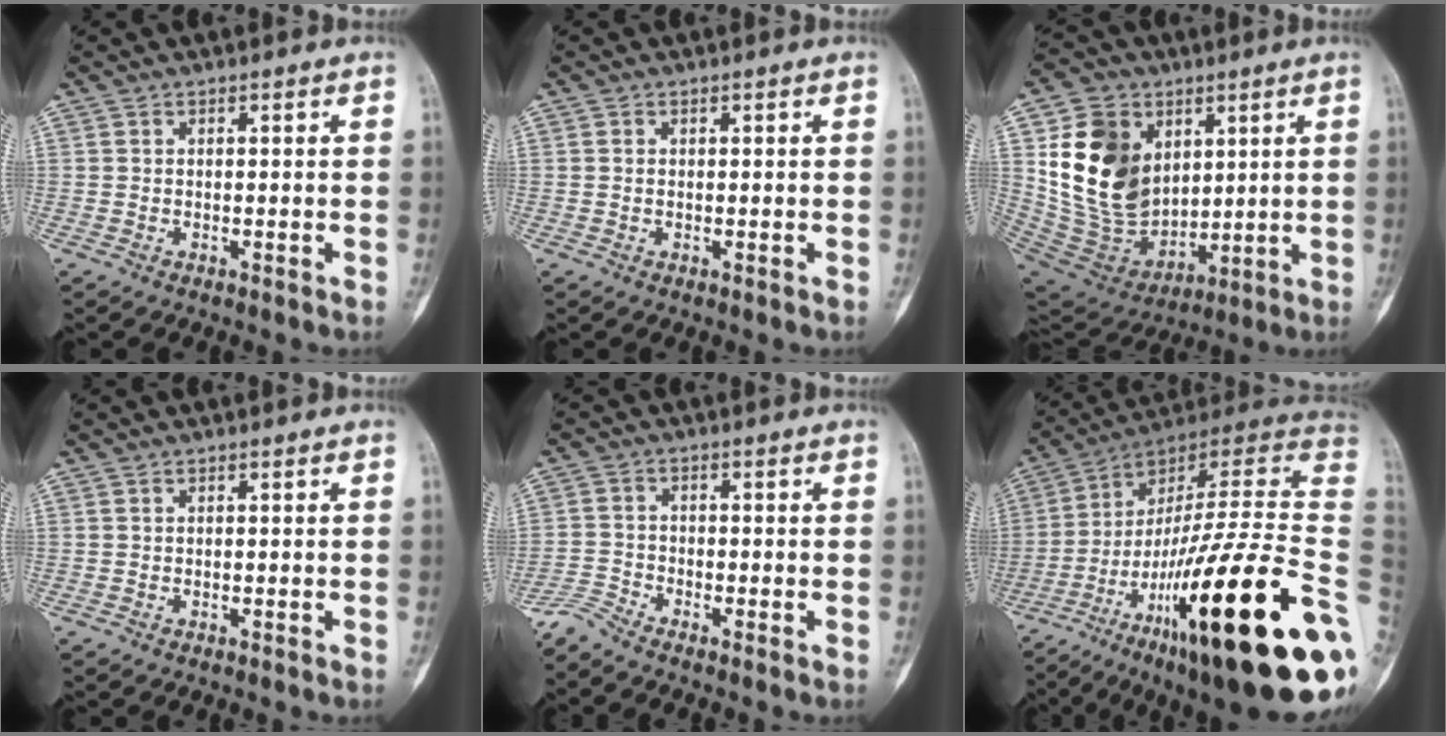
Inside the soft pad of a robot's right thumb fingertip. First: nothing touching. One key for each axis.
{"total": 0.6, "fx": 0.1, "fy": 0.4, "fz": 0.4, "tx": -0.005, "ty": 0.001, "tz": 0.001}
{"total": 19.7, "fx": 5.6, "fy": 14.7, "fz": 11.8, "tx": -0.190, "ty": -0.027, "tz": 0.129}
{"total": 0.0}
{"total": 2.9, "fx": -2.9, "fy": -0.2, "fz": 0.1, "tx": -0.012, "ty": -0.009, "tz": -0.070}
{"total": 36.2, "fx": -9.7, "fy": 6.7, "fz": 34.2, "tx": -0.462, "ty": 0.076, "tz": -0.155}